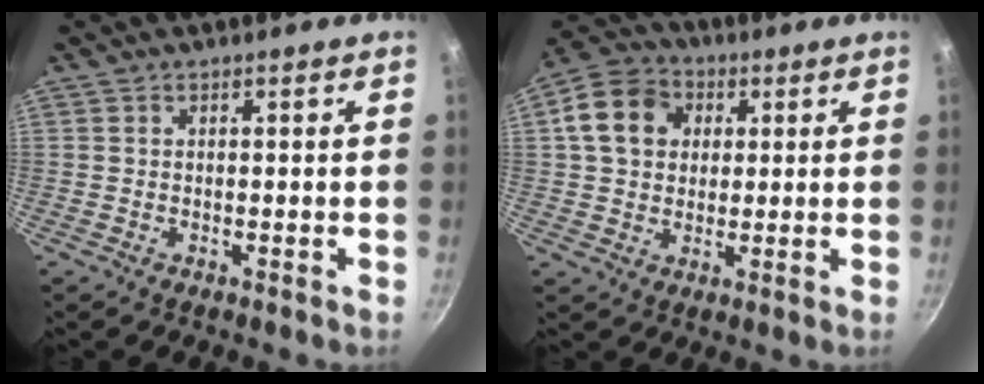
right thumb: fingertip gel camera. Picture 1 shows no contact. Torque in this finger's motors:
{"motor_torque": [-1.06, 1.16, 0.91, -0.03, 0.06]}